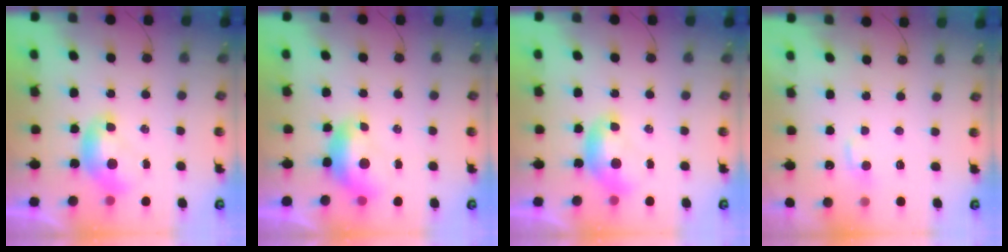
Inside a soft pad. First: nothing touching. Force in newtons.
{"total": 0.5, "press": 0.1, "slide": 0.5}
{"total": 0.0}
{"total": 1.3, "press": 1.2, "slide": 0.5}